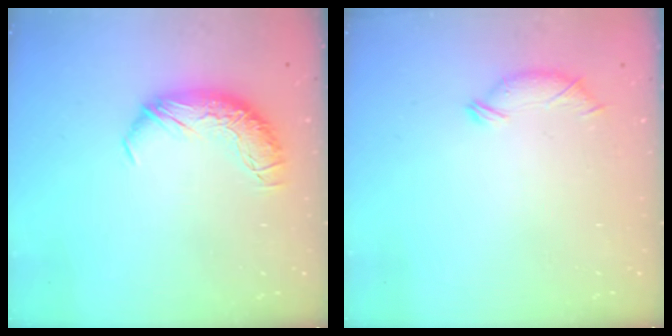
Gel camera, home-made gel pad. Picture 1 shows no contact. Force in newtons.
{"total": 6.3, "press": 6.2, "slide": 0.4}